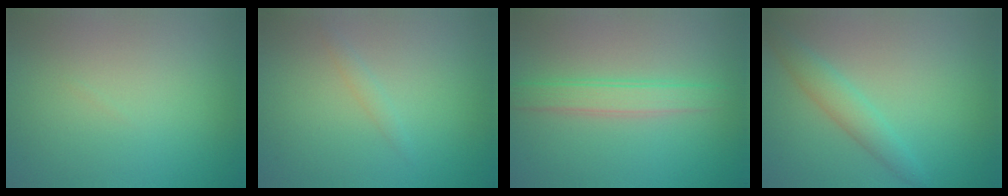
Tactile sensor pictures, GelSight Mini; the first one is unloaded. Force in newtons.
{"total": 0.9, "press": 0.8, "slide": 0.0}
{"total": 2.5, "press": 2.5, "slide": 0.1}
{"total": 2.6, "press": 2.6, "slide": 0.1}